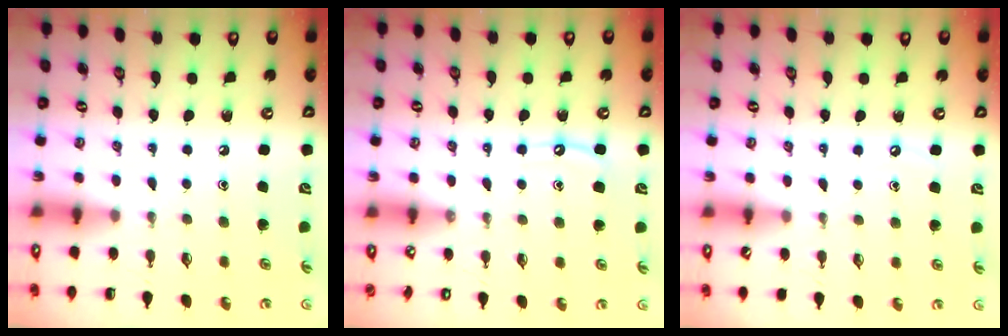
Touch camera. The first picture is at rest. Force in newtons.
{"total": 5.1, "press": 5.1, "slide": 0.6}
{"total": 2.9, "press": 2.8, "slide": 0.5}